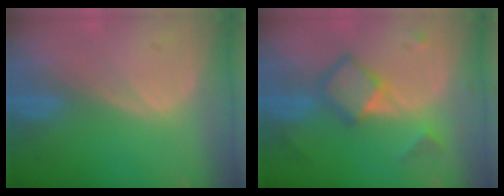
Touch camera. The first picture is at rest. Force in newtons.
{"total": 6.2, "press": 6.2, "slide": 0.3}